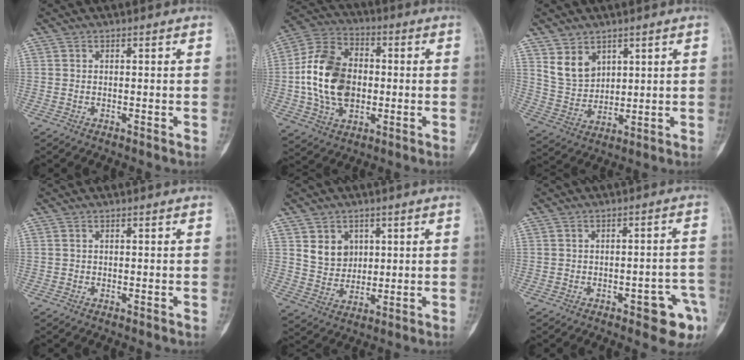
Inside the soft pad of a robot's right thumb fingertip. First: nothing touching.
{"total": 17.7, "force": [-1.2, 12.3, 12.6], "torque": [-0.221, 0.024, -0.024]}
{"total": 7.3, "force": [4.1, 5.0, 3.2], "torque": [-0.041, -0.028, 0.094]}
{"total": 0.0}
{"total": 6.8, "force": [2.5, 5.6, 3.0], "torque": [-0.026, -0.017, 0.053]}
{"total": 8.6, "force": [-3.9, 3.1, 7.0], "torque": [-0.063, 0.026, -0.041]}